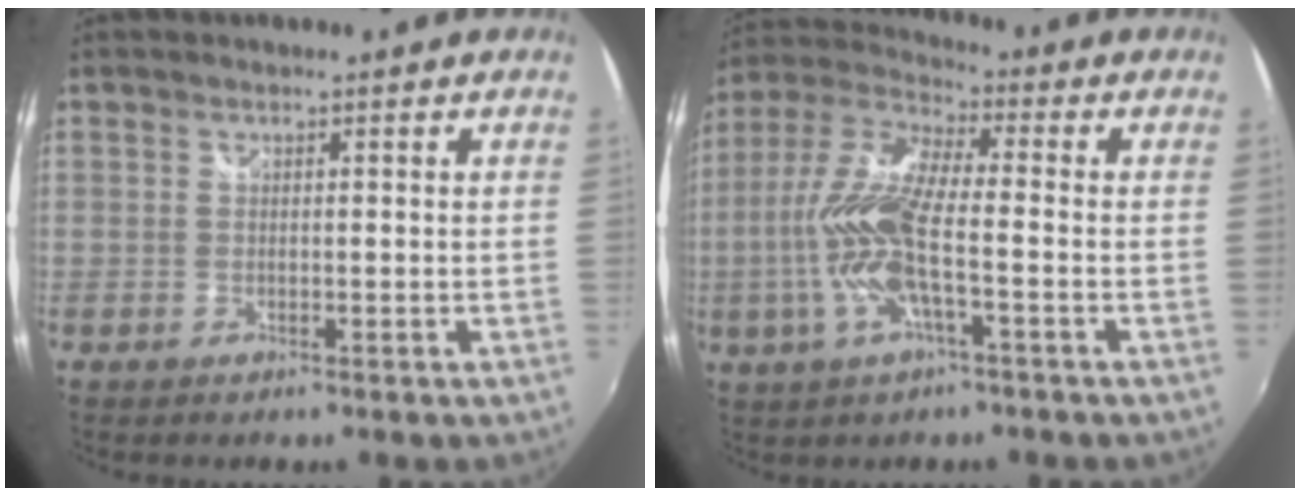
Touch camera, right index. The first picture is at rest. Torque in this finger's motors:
{"motor_torque": [1.28, -0.85, 0.91, 0.21]}